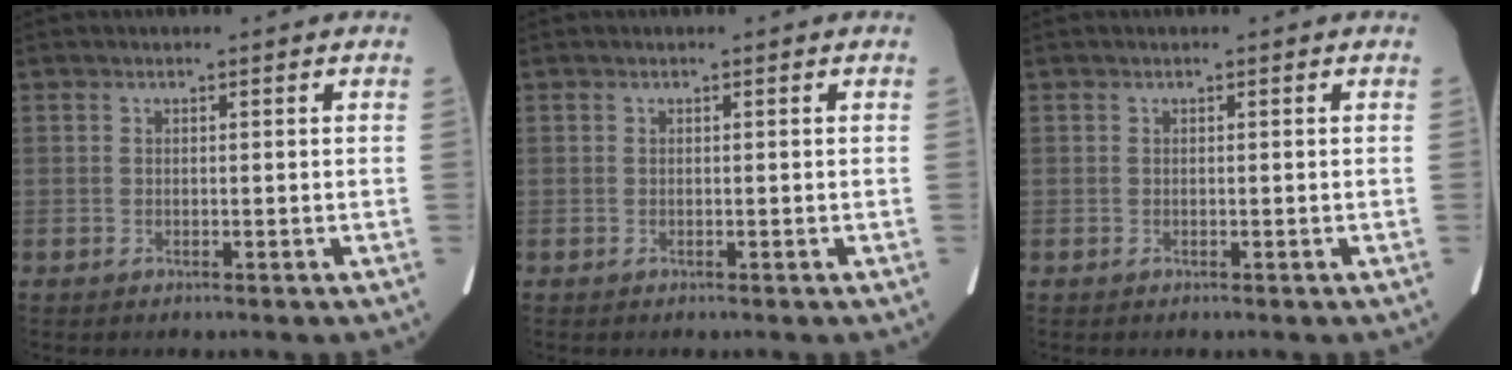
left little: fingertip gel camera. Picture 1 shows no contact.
{"total": 0.0}
{"total": 0.0}